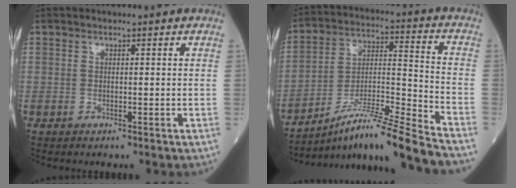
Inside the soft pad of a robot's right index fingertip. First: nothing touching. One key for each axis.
{"total": 15.9, "fx": -13.4, "fy": -2.0, "fz": 8.4, "tx": -0.145, "ty": -0.002, "tz": -0.235}